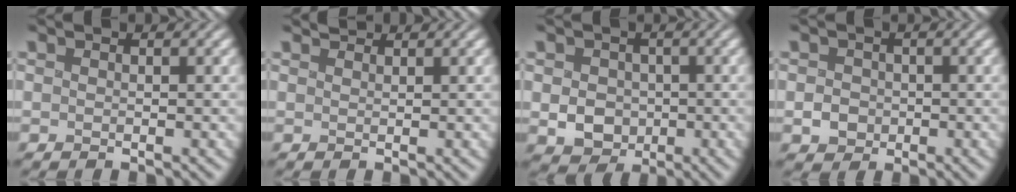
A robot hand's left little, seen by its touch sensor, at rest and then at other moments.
{"total": 1.0, "force": [1.0, 0.2, 0.1], "torque": [0.002, 0.004, 0.019]}
{"total": 4.0, "force": [-0.5, 3.5, 1.9], "torque": [-0.037, 0.001, -0.009]}
{"total": 2.0, "force": [-0.6, 1.8, 0.7], "torque": [-0.012, 0.000, -0.011]}